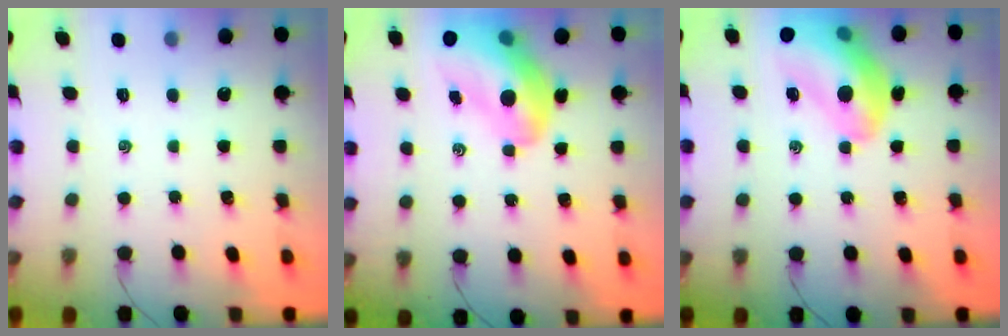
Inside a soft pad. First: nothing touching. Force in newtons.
{"total": 16.0, "press": 15.3, "slide": 4.7}
{"total": 17.1, "press": 16.8, "slide": 3.2}